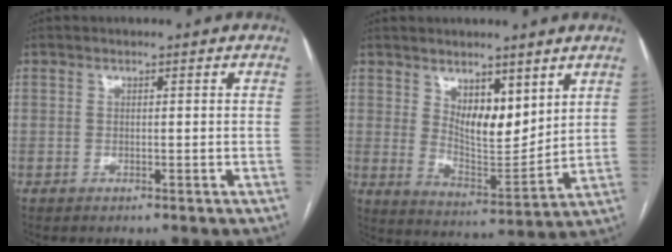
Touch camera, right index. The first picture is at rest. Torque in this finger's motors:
{"motor_torque": [0.15, 0.15, 0.13, 0.06]}